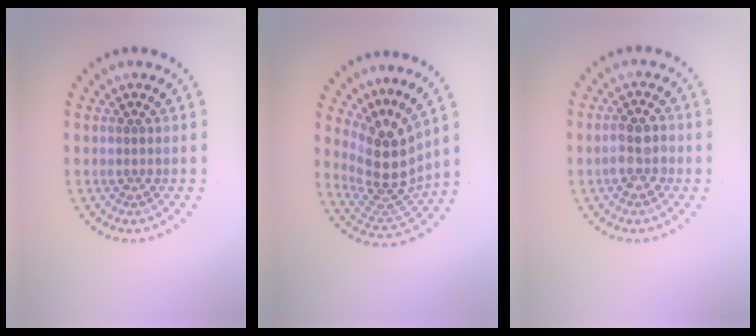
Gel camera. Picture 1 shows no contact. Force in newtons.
{"total": 4.8, "press": 3.6, "slide": 3.2}
{"total": 2.4, "press": 2.3, "slide": 0.5}